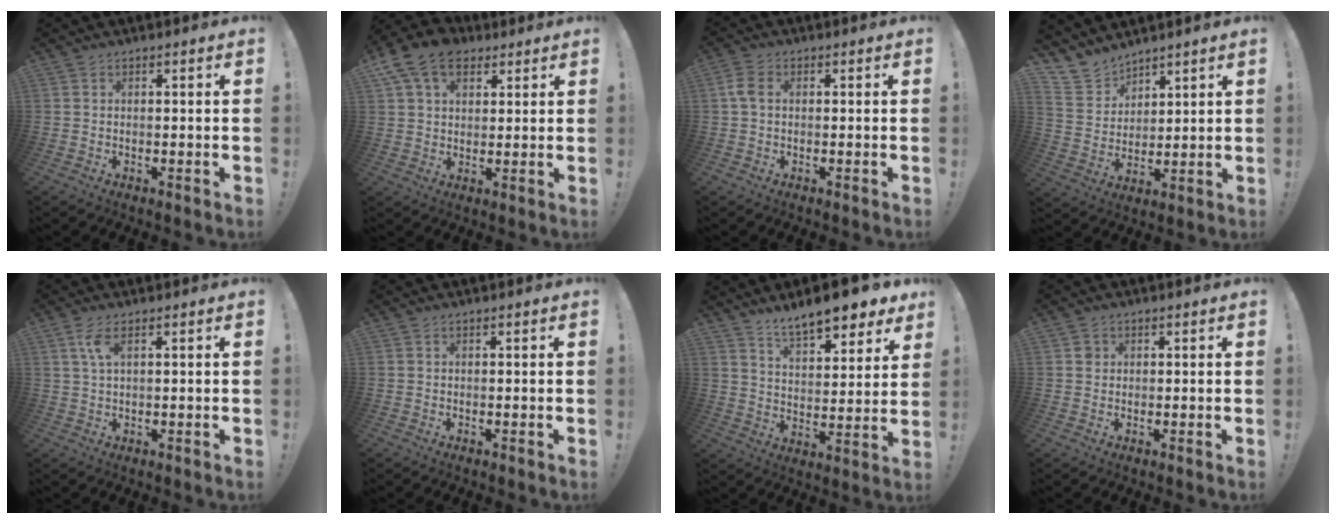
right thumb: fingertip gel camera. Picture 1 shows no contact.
{"total": 12.7, "force": [6.0, 8.9, 6.8], "torque": [-0.112, -0.015, 0.119]}
{"total": 4.0, "force": [0.6, 2.6, 2.9], "torque": [-0.054, 0.005, 0.009]}
{"total": 8.8, "force": [7.5, 4.6, 0.4], "torque": [-0.016, -0.065, 0.148]}
{"total": 4.2, "force": [1.7, 1.5, 3.6], "torque": [-0.067, 0.000, 0.029]}
{"total": 0.0}
{"total": 12.0, "force": [9.9, 3.2, 5.9], "torque": [-0.092, -0.074, 0.169]}
{"total": 1.9, "force": [0.6, 1.8, 0.4], "torque": [0.008, -0.003, 0.009]}